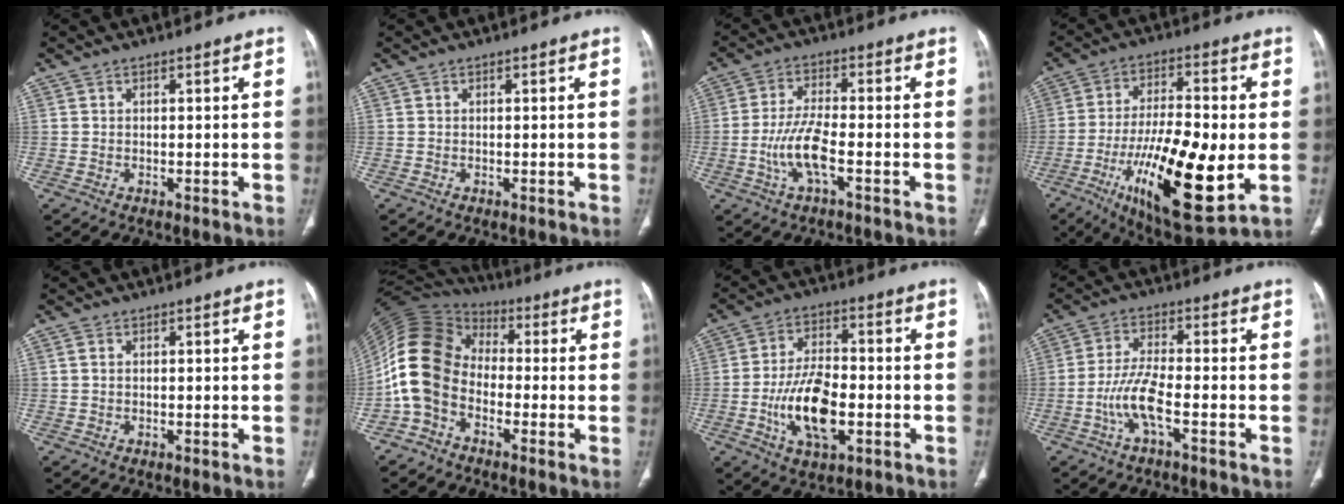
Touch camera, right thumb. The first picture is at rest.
{"total": 0.0}
{"total": 7.5, "force": [-2.5, 2.1, 6.8], "torque": [-0.149, 0.014, -0.048]}
{"total": 22.6, "force": [-5.7, 7.1, 20.6], "torque": [-0.378, -0.008, -0.082]}
{"total": 0.8, "force": [0.2, 0.6, 0.6], "torque": [-0.016, 0.002, 0.006]}
{"total": 12.8, "force": [-3.2, 9.5, 8.0], "torque": [-0.166, 0.050, -0.081]}
{"total": 13.3, "force": [-3.4, 6.7, 11.0], "torque": [-0.191, 0.015, -0.057]}
{"total": 6.9, "force": [-2.7, 1.5, 6.1], "torque": [-0.141, 0.018, -0.056]}